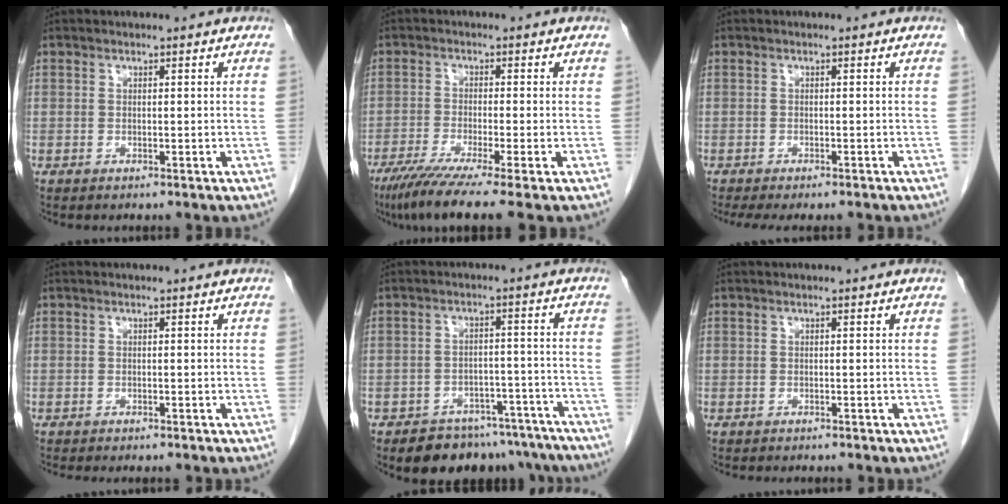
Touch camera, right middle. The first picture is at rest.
{"total": 9.3, "force": [-6.8, -1.0, 6.3], "torque": [-0.099, -0.029, -0.110]}
{"total": 8.0, "force": [-6.8, 0.9, 4.0], "torque": [-0.050, -0.012, -0.097]}
{"total": 5.7, "force": [-5.0, 1.0, 2.5], "torque": [-0.028, -0.007, -0.065]}
{"total": 13.4, "force": [-11.5, 6.0, 3.3], "torque": [-0.015, 0.028, -0.136]}
{"total": 3.9, "force": [-3.5, 0.7, 1.6], "torque": [-0.023, -0.006, -0.043]}